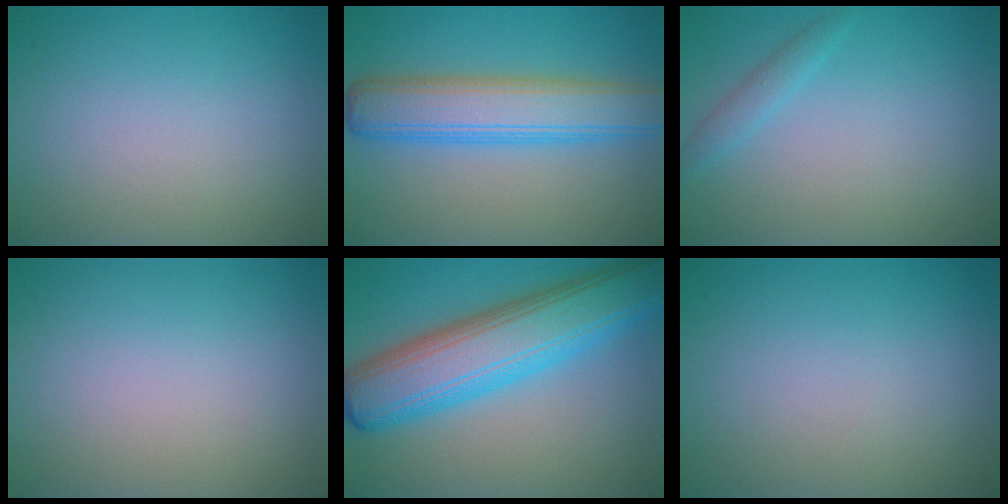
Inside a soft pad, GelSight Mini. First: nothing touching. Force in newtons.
{"total": 6.9, "press": 6.9, "slide": 0.1}
{"total": 1.3, "press": 1.3, "slide": 0.1}
{"total": 0.0}
{"total": 10.0, "press": 10.0, "slide": 0.2}
{"total": 0.0}